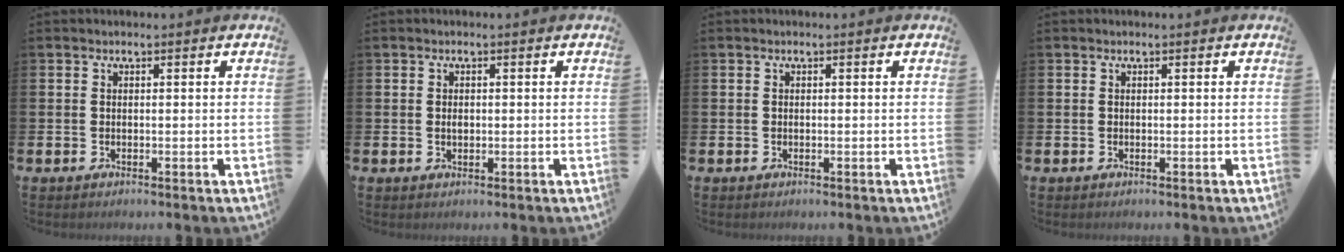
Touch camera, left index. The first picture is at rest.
{"total": 0.9, "force": [0.1, 0.6, 0.7], "torque": [-0.012, 0.003, -0.001]}
{"total": 0.0}
{"total": 0.0}